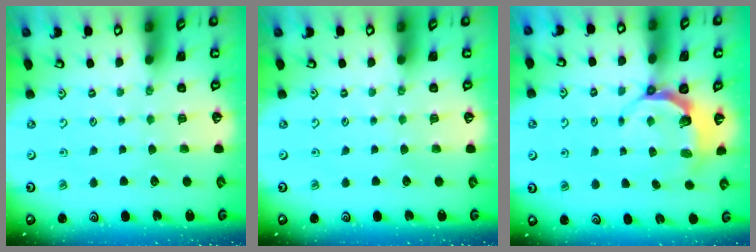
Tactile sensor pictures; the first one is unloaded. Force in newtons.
{"total": 0.0}
{"total": 5.6, "press": 4.5, "slide": 3.3}